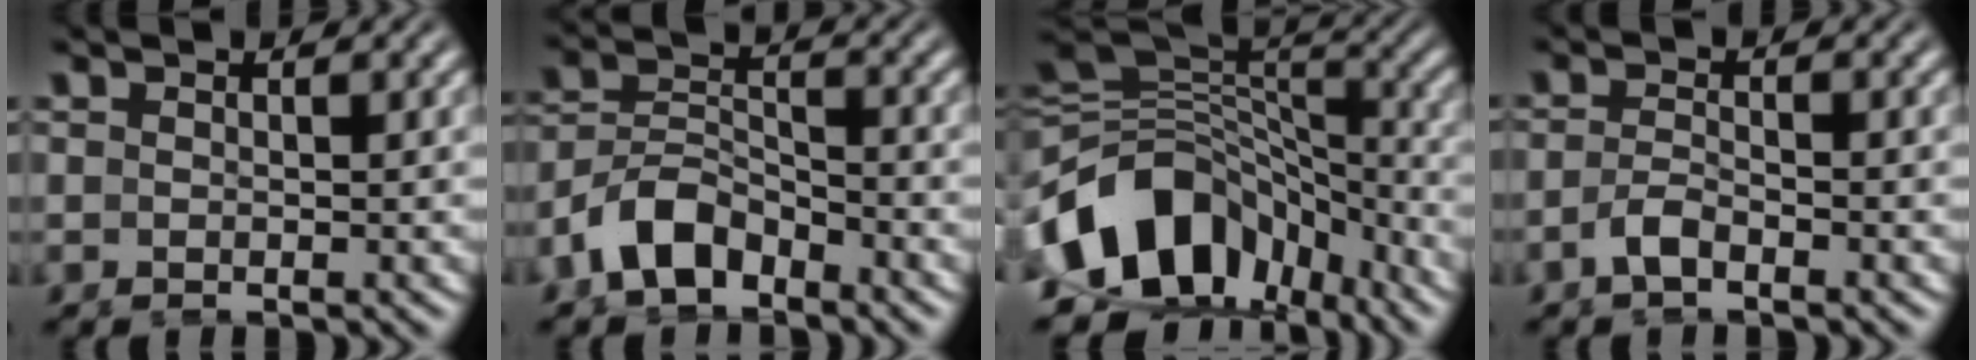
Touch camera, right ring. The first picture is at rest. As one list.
[{"total": 5.4, "force": [-3.5, 3.2, 2.4], "torque": [-0.051, -0.014, -0.058]}, {"total": 13.2, "force": [-5.0, 9.4, 7.9], "torque": [-0.145, -0.034, -0.073]}, {"total": 1.9, "force": [-1.6, 0.1, 1.0], "torque": [-0.017, -0.004, -0.026]}]